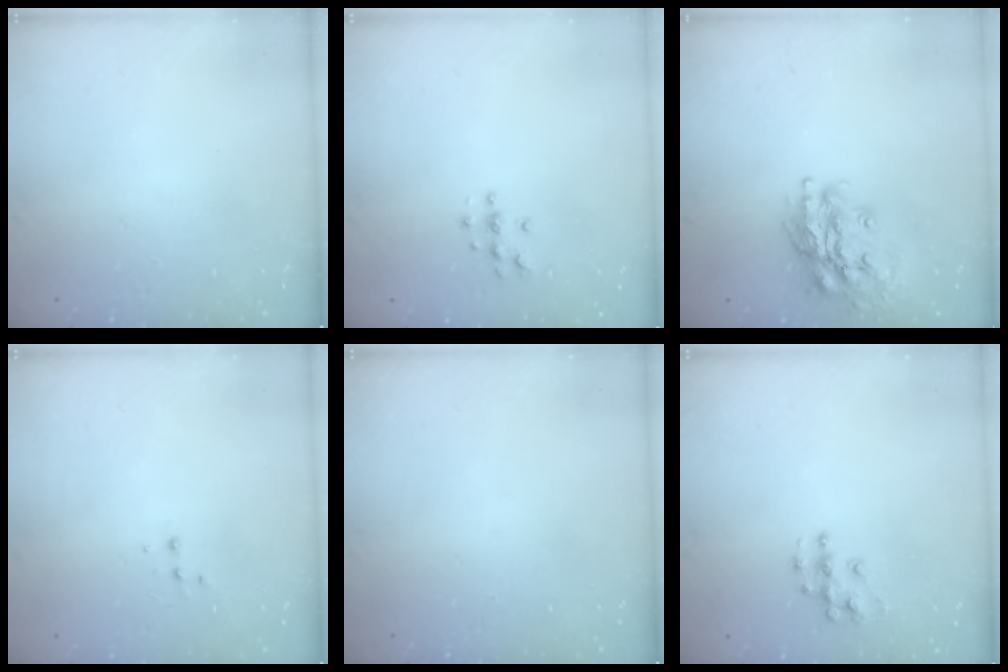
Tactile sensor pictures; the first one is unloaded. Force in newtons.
{"total": 4.2, "press": 4.2, "slide": 0.5}
{"total": 17.4, "press": 17.3, "slide": 2.4}
{"total": 1.9, "press": 1.9, "slide": 0.2}
{"total": 0.0}
{"total": 7.5, "press": 7.5, "slide": 0.4}